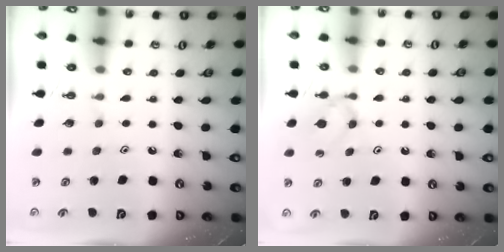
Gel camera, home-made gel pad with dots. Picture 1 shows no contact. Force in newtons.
{"total": 3.0, "press": 2.9, "slide": 0.7}